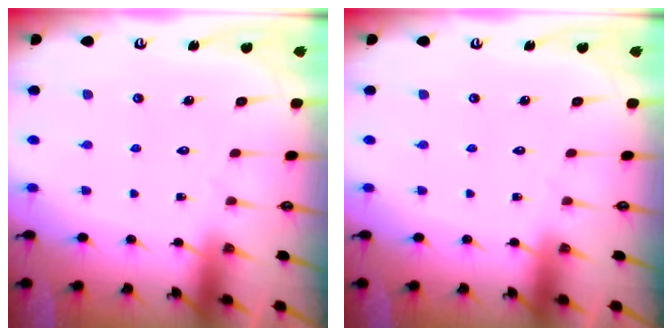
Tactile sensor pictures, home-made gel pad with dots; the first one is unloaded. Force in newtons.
{"total": 0.0}